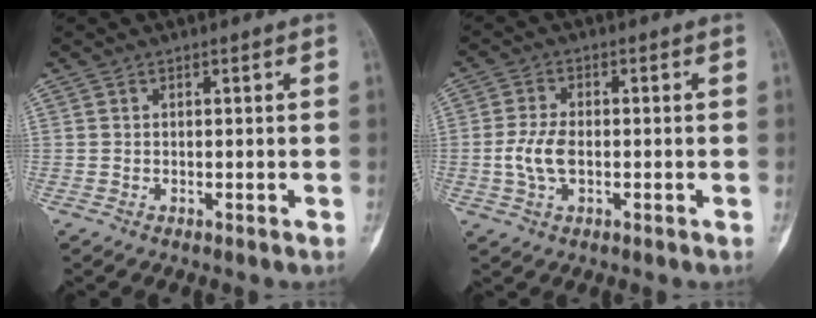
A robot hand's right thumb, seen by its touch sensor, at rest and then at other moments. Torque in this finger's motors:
{"motor_torque": [0.98, 0.86, 0.82, -0.24, 0.12]}